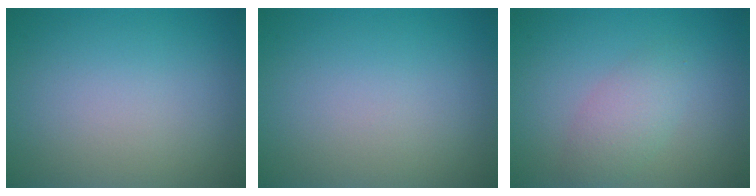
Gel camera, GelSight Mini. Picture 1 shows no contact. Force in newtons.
{"total": 0.0}
{"total": 2.4, "press": 2.4, "slide": 0.2}